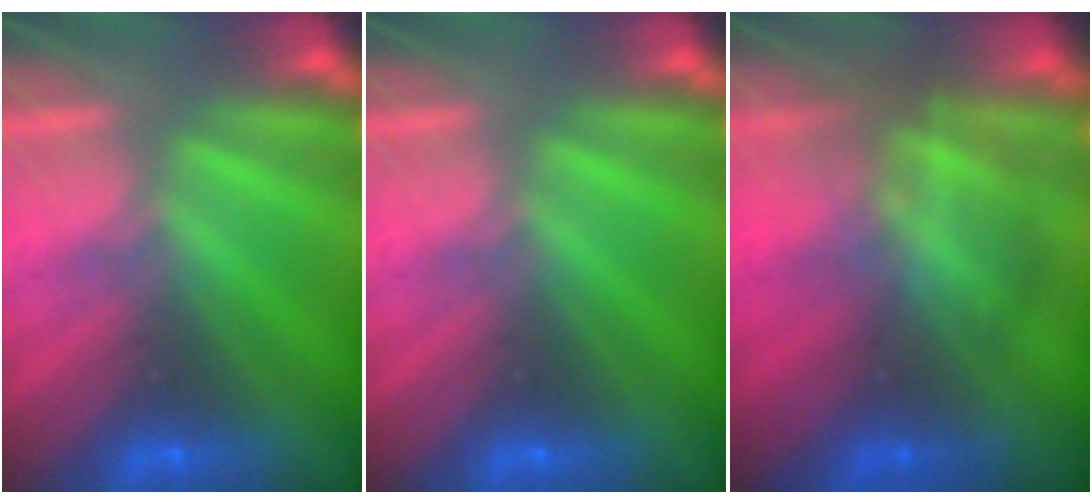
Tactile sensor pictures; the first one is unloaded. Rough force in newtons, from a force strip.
{"total": 0.0}
{"total": 2.9}